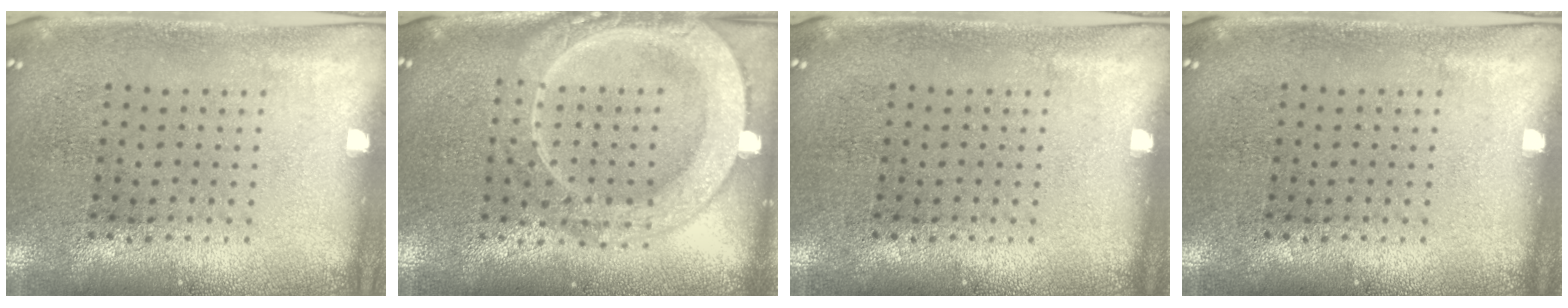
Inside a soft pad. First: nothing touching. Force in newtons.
{"total": 2.7, "press": 2.7, "slide": 0.3}
{"total": 0.0}
{"total": 0.0}